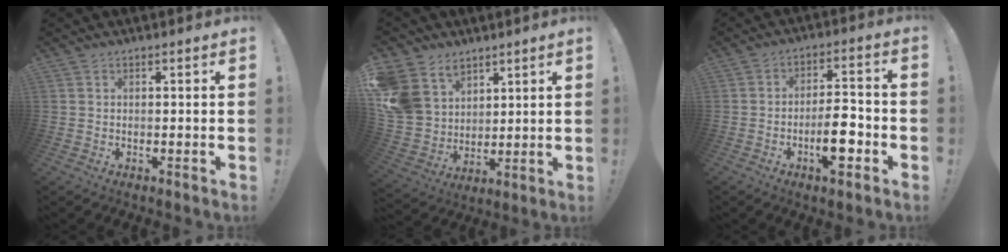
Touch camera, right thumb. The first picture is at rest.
{"total": 13.4, "force": [7.0, 10.3, 4.9], "torque": [-0.106, -0.043, 0.146]}
{"total": 10.8, "force": [-4.4, 3.7, 9.1], "torque": [-0.155, 0.018, -0.077]}